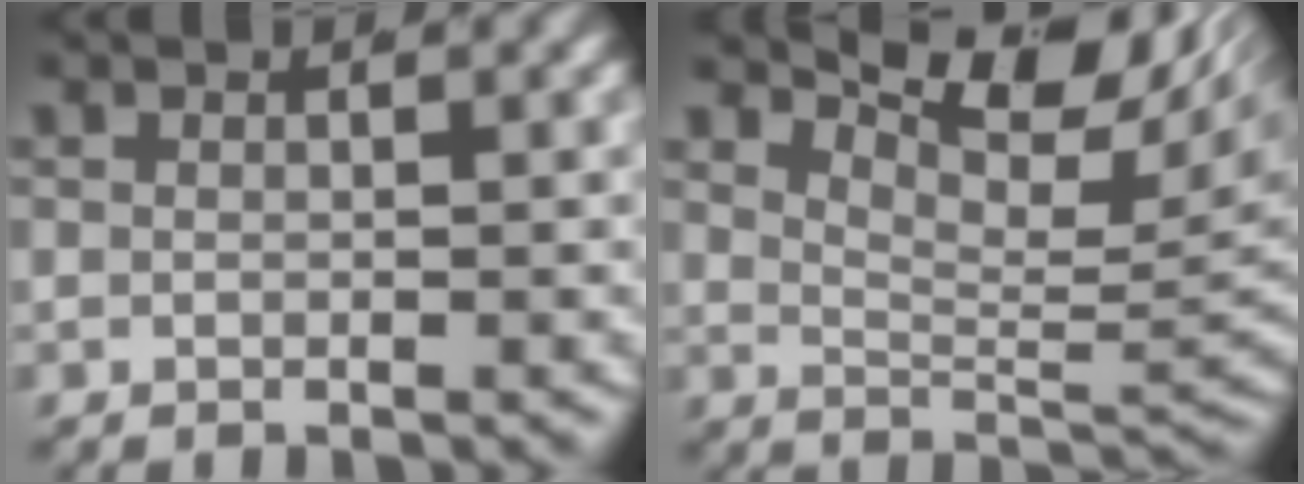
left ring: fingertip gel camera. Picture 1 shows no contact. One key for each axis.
{"total": 8.4, "fx": 4.7, "fy": 2.5, "fz": 6.6, "tx": -0.076, "ty": 0.001, "tz": 0.076}